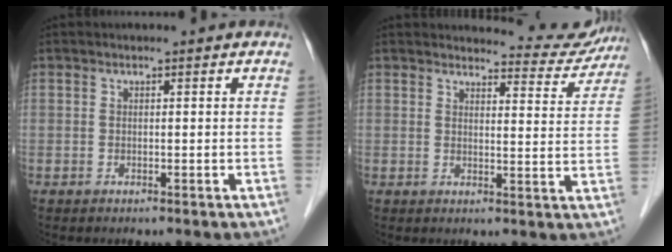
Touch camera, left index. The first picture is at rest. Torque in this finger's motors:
{"motor_torque": [0.40, -0.67, 0.02, 0.00]}